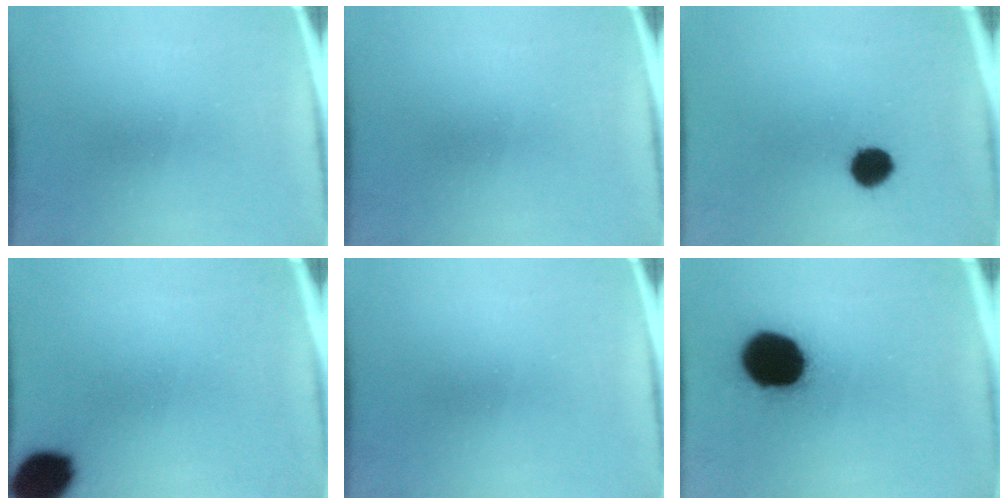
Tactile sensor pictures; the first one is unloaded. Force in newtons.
{"total": 0.0}
{"total": 5.9}
{"total": 12.8}
{"total": 0.0}
{"total": 20.1}